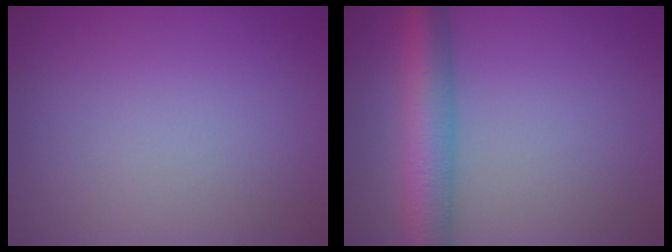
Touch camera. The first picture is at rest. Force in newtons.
{"total": 5.9, "press": 5.9, "slide": 0.2}